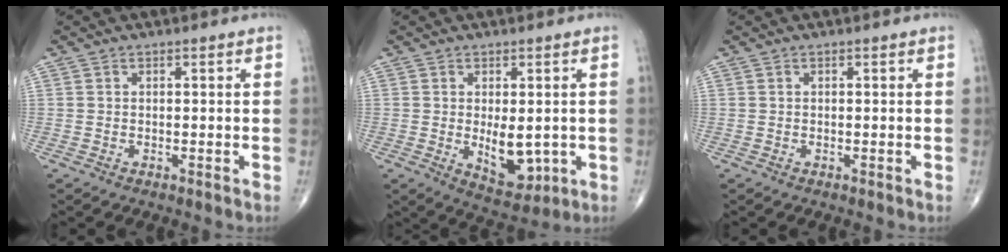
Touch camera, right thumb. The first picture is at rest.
{"total": 7.7, "force": [-0.7, 4.1, 6.5], "torque": [-0.070, -0.017, 0.006]}
{"total": 0.0}